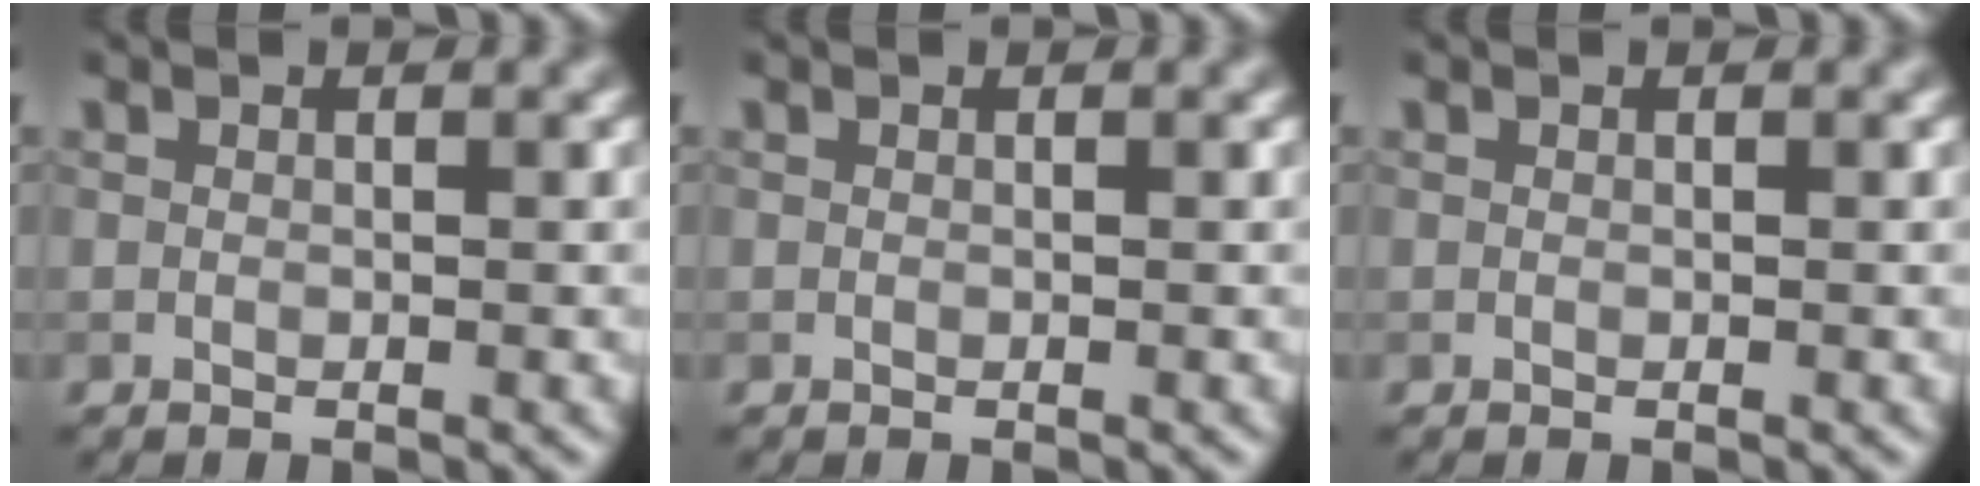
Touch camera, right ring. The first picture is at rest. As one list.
[{"total": 0.0}, {"total": 0.0}]